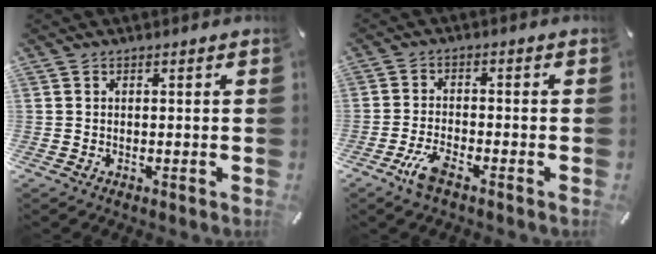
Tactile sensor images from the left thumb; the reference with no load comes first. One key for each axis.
{"total": 5.3, "fx": -3.4, "fy": 1.6, "fz": 3.8, "tx": -0.091, "ty": 0.003, "tz": -0.066}